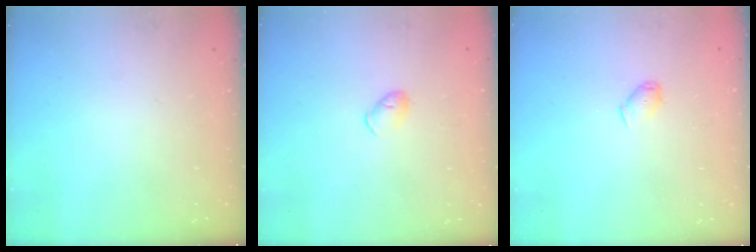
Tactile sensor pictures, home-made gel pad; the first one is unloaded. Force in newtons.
{"total": 4.2, "press": 4.1, "slide": 0.8}
{"total": 5.3, "press": 5.2, "slide": 0.7}